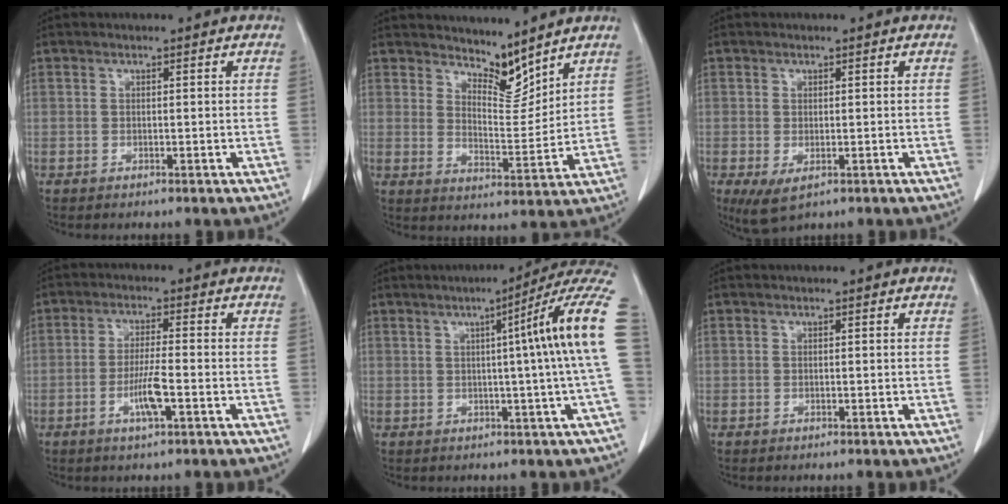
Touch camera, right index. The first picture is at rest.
{"total": 5.9, "force": [5.6, 1.2, 1.6], "torque": [-0.026, -0.015, 0.104]}
{"total": 4.1, "force": [-1.6, 2.0, 3.2], "torque": [-0.060, -0.013, -0.014]}
{"total": 5.3, "force": [-1.9, 0.3, 4.9], "torque": [-0.093, -0.005, -0.034]}
{"total": 13.0, "force": [1.8, -2.3, 12.7], "torque": [-0.148, 0.019, 0.014]}
{"total": 0.0}